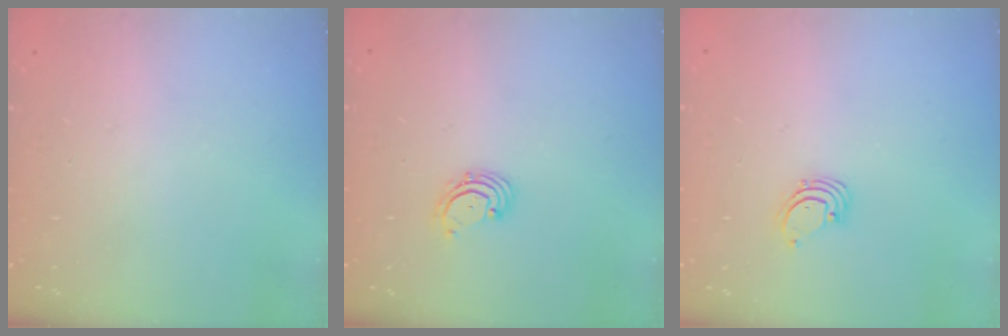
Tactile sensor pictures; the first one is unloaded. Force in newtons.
{"total": 1.8, "press": 1.7, "slide": 0.6}
{"total": 1.6, "press": 1.6, "slide": 0.1}